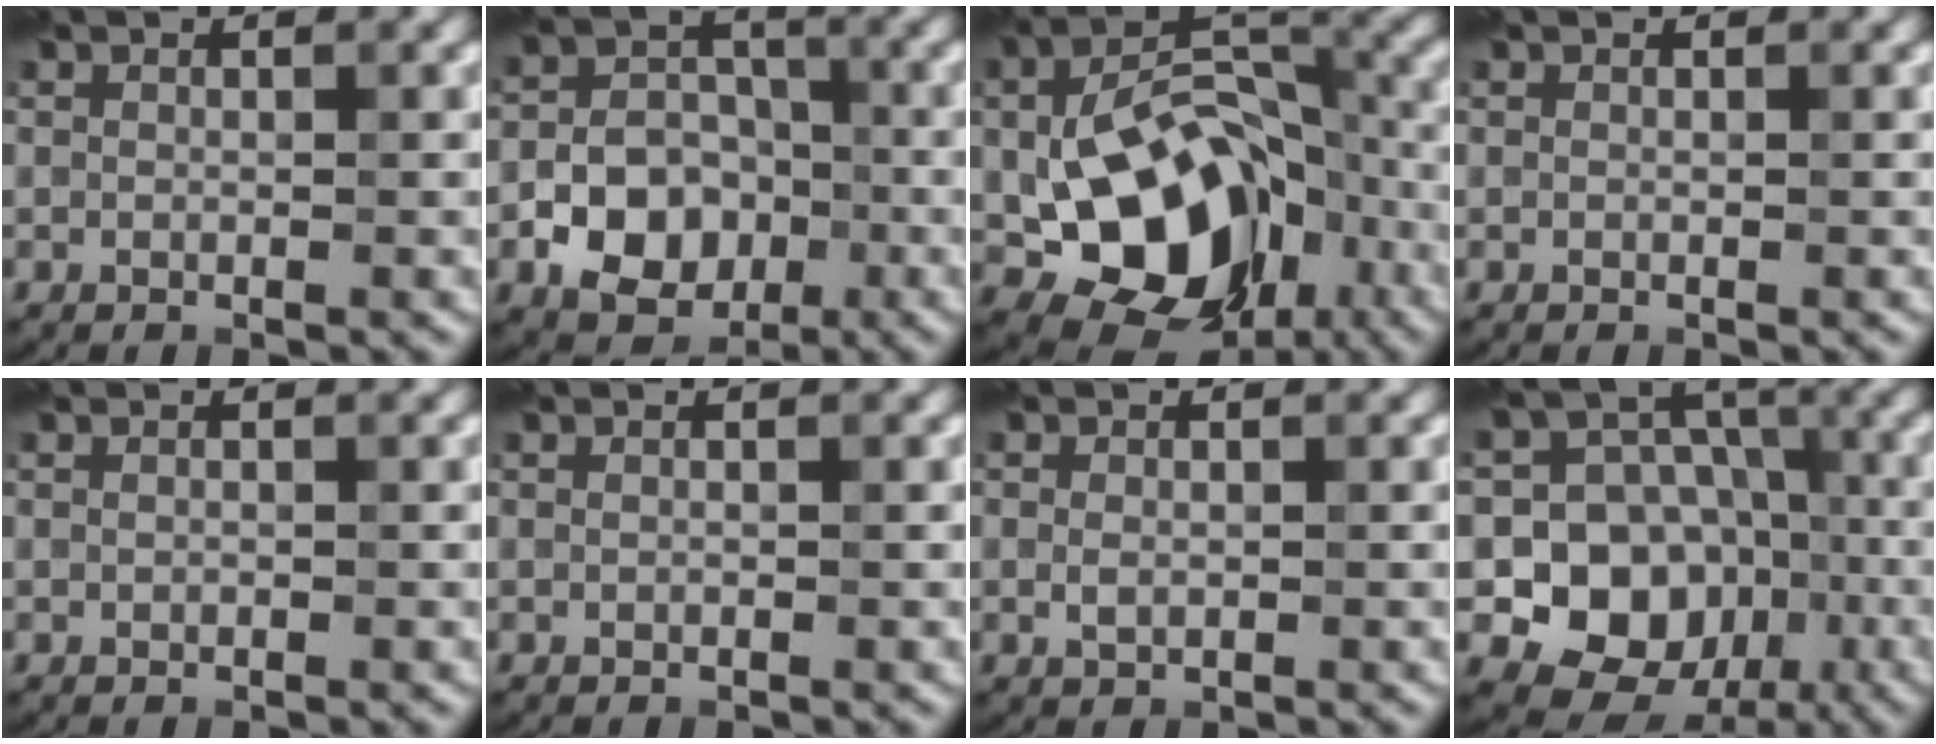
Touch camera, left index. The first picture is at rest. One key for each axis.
{"total": 8.7, "fx": -3.3, "fy": 7.2, "fz": 3.8, "tx": -0.048, "ty": -0.008, "tz": -0.072}
{"total": 12.4, "fx": -3.8, "fy": 8.1, "fz": 8.6, "tx": -0.150, "ty": -0.003, "tz": -0.064}
{"total": 0.0}
{"total": 0.0}
{"total": 0.0}
{"total": 0.8, "fx": -0.2, "fy": 0.4, "fz": 0.7, "tx": -0.017, "ty": -0.001, "tz": 0.000}
{"total": 11.6, "fx": -3.2, "fy": 9.7, "fz": 5.4, "tx": -0.096, "ty": 0.005, "tz": -0.077}